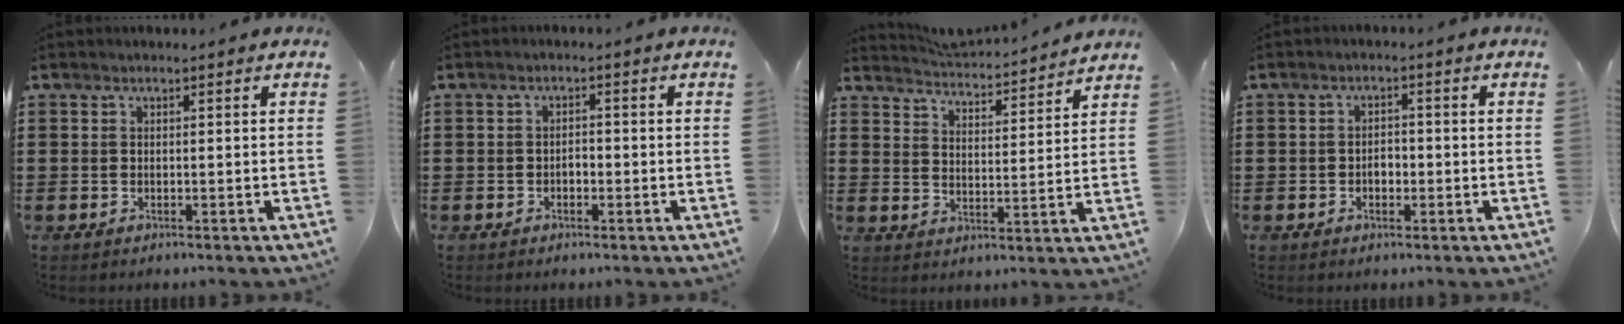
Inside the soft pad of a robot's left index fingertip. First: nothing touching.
{"total": 1.3, "force": [-0.6, 0.6, 1.0], "torque": [-0.022, 0.002, -0.013]}
{"total": 3.7, "force": [3.7, -0.4, -0.1], "torque": [-0.019, -0.035, 0.059]}
{"total": 2.0, "force": [-0.6, 1.3, 1.4], "torque": [-0.030, 0.005, -0.014]}